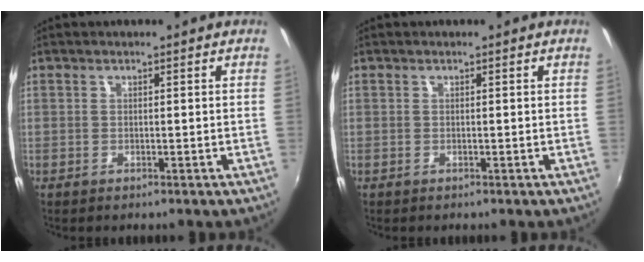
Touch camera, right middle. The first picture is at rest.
{"total": 0.0}